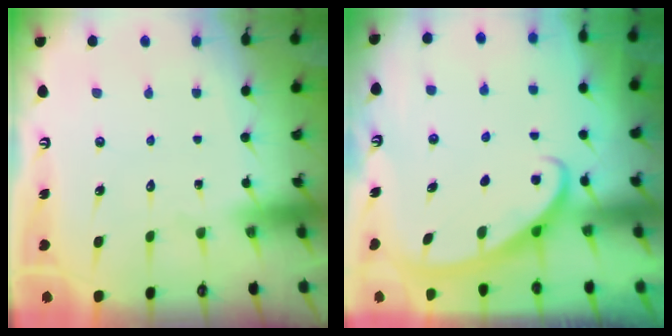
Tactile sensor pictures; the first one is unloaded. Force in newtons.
{"total": 2.9, "press": 2.9, "slide": 0.3}